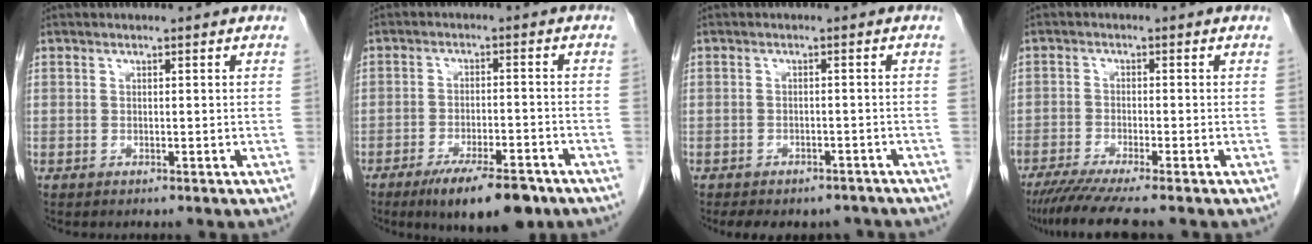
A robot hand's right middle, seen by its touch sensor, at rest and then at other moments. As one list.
[{"total": 10.5, "force": [-7.4, 2.5, 7.0], "torque": [-0.103, -0.013, -0.114]}, {"total": 9.2, "force": [-7.5, 4.3, 3.0], "torque": [-0.046, 0.006, -0.090]}, {"total": 7.7, "force": [-6.3, -0.5, 4.4], "torque": [-0.067, -0.024, -0.106]}]